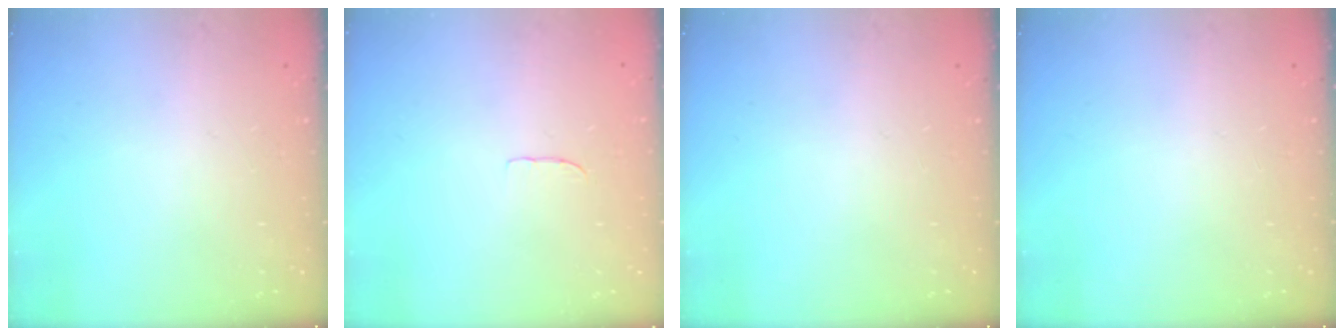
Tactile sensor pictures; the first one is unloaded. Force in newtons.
{"total": 3.3, "press": 3.3, "slide": 0.2}
{"total": 0.0}
{"total": 0.0}